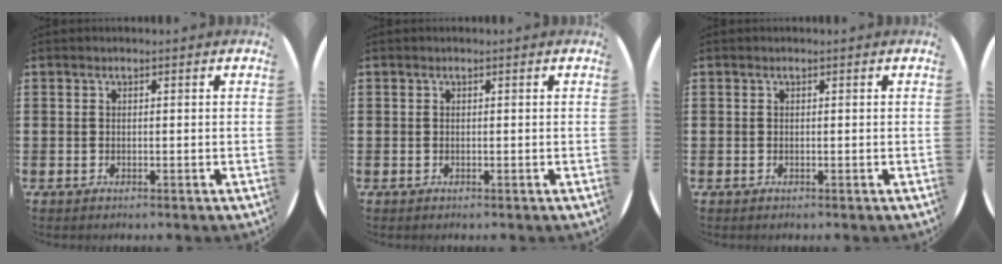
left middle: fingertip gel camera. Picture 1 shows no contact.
{"total": 0.0}
{"total": 0.0}